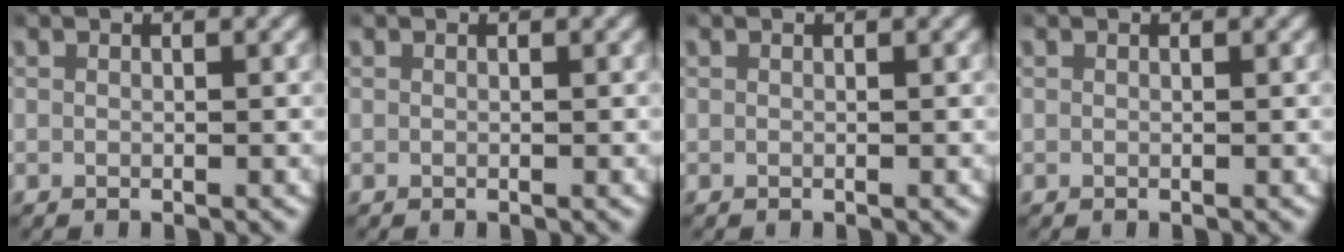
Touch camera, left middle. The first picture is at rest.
{"total": 0.0}
{"total": 0.0}
{"total": 0.0}